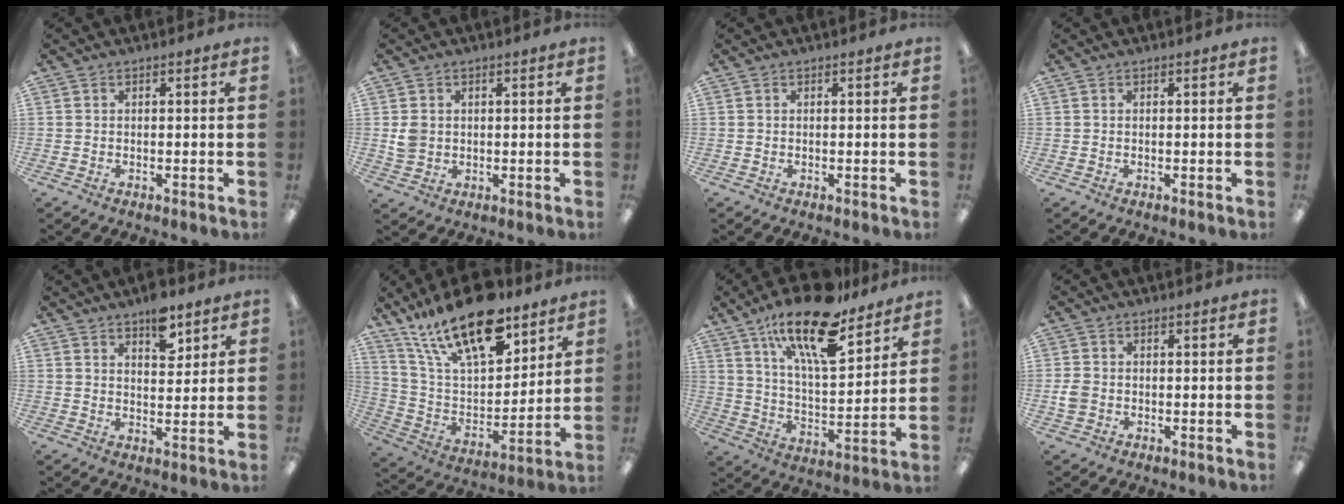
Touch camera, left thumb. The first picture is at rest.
{"total": 4.1, "force": [0.6, 3.7, 1.7], "torque": [-0.027, 0.004, 0.012]}
{"total": 0.0}
{"total": 0.0}
{"total": 7.8, "force": [5.5, 3.6, 4.3], "torque": [-0.041, -0.033, 0.089]}
{"total": 21.9, "force": [15.3, 8.8, 13.0], "torque": [-0.258, -0.086, 0.267]}
{"total": 21.3, "force": [14.5, 7.5, 13.8], "torque": [-0.227, -0.083, 0.242]}
{"total": 2.7, "force": [-0.5, 2.2, 1.6], "torque": [-0.026, 0.005, -0.009]}